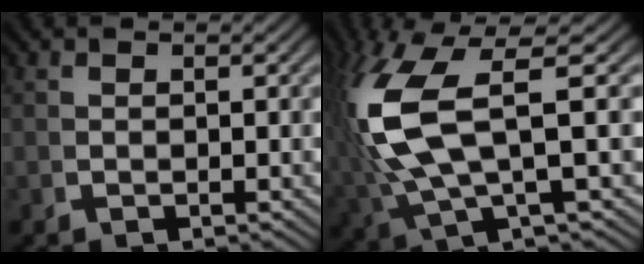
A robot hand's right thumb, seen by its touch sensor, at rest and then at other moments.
{"total": 11.2, "force": [0.5, 5.9, 9.6], "torque": [-0.211, -0.019, 0.021]}